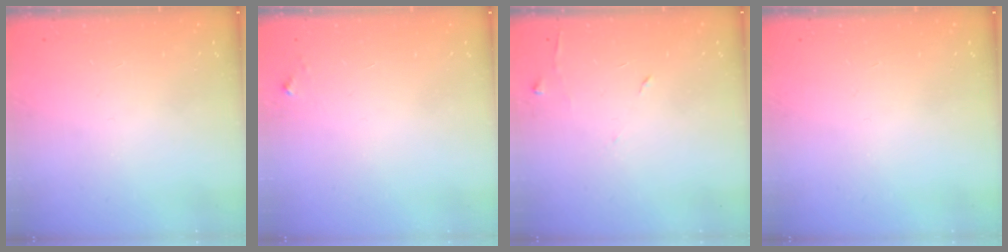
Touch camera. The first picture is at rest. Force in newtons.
{"total": 2.8, "press": 2.8, "slide": 0.2}
{"total": 5.8, "press": 5.7, "slide": 0.6}
{"total": 0.0}